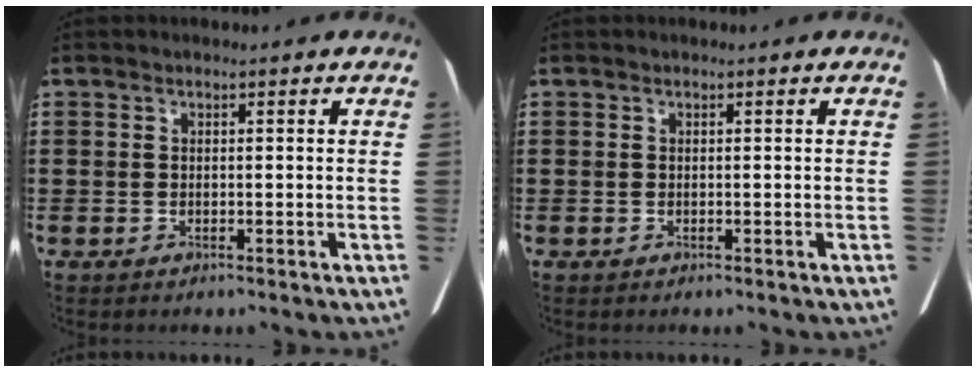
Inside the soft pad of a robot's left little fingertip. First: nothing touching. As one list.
[{"total": 0.0}]